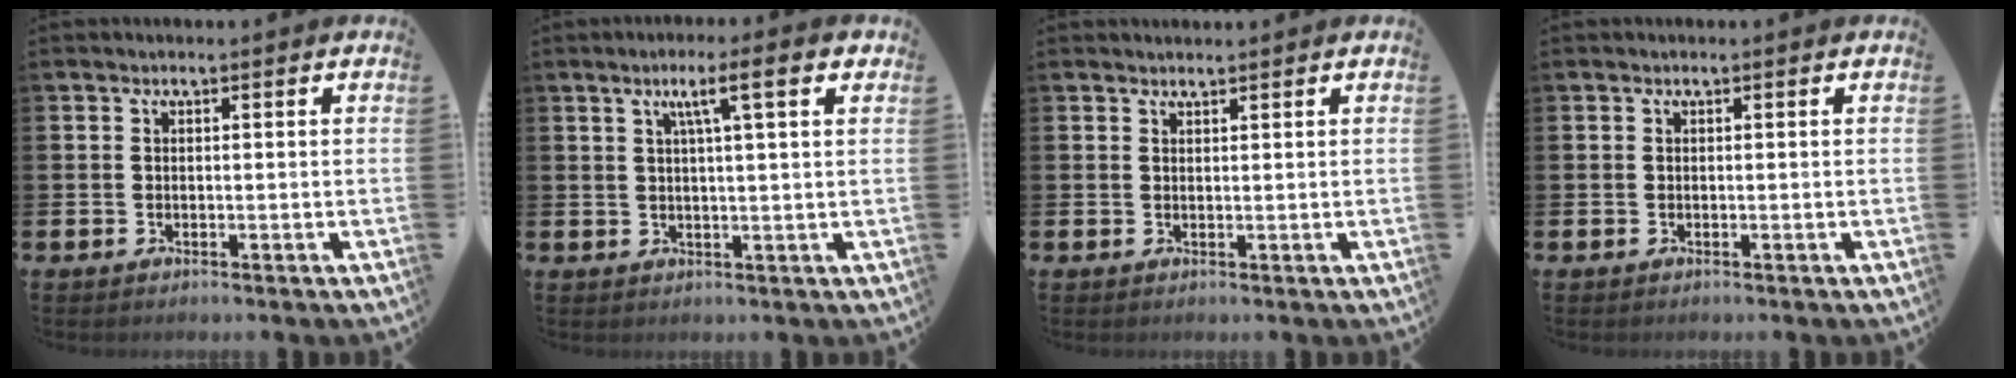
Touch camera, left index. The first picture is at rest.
{"total": 5.5, "force": [2.5, 0.9, 4.8], "torque": [-0.083, -0.002, 0.034]}
{"total": 1.0, "force": [1.0, 0.1, -0.1], "torque": [0.018, -0.005, 0.016]}
{"total": 0.0}